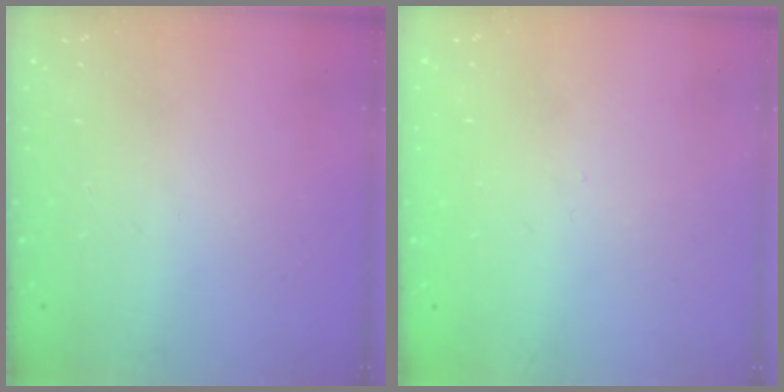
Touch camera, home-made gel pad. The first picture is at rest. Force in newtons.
{"total": 0.0}